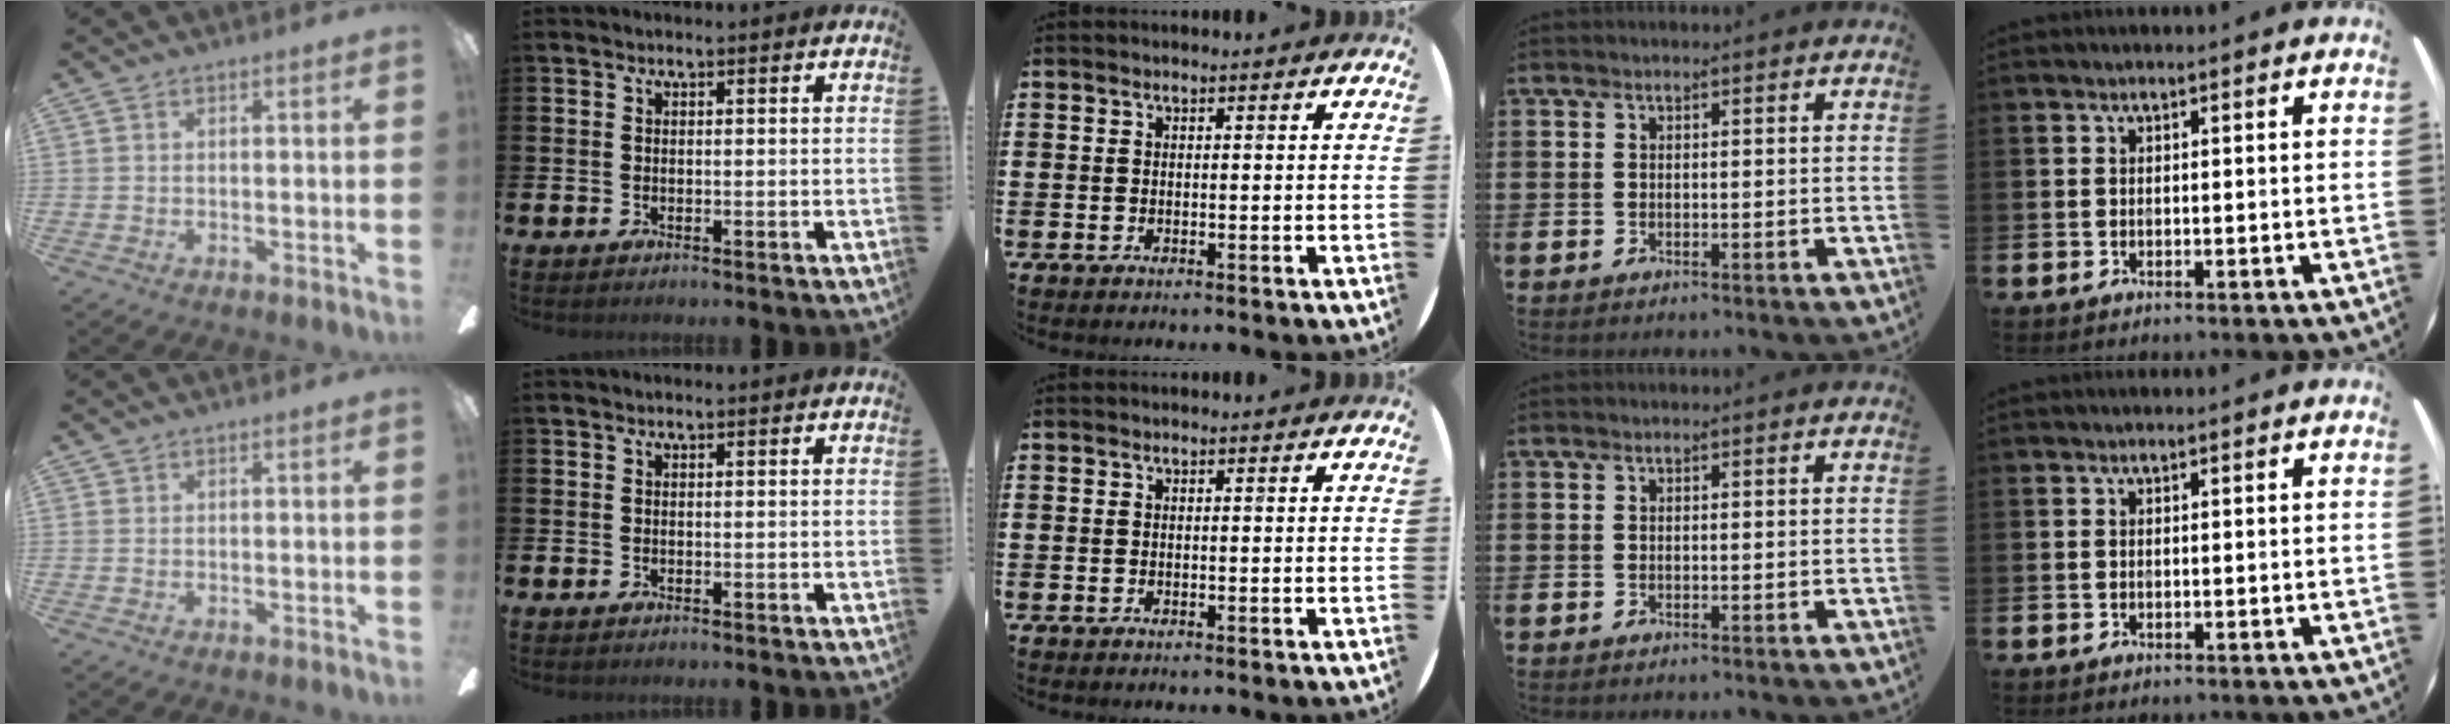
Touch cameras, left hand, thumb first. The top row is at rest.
{}